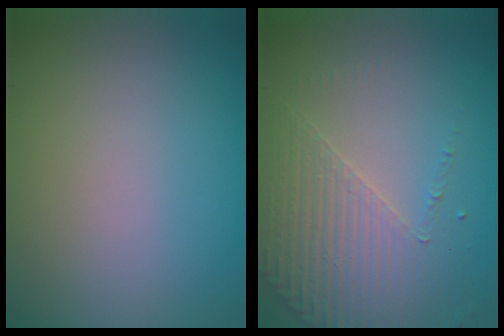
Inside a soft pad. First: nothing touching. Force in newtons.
{"total": 4.4, "press": 3.3, "slide": 2.9}